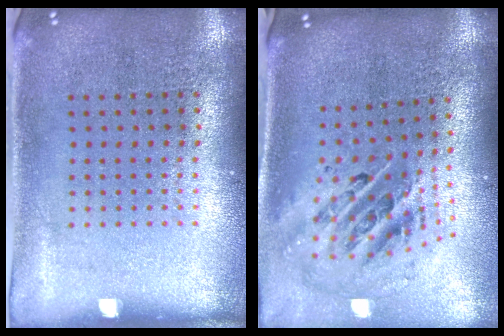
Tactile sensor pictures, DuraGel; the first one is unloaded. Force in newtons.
{"total": 1.9, "press": 1.4, "slide": 1.3}